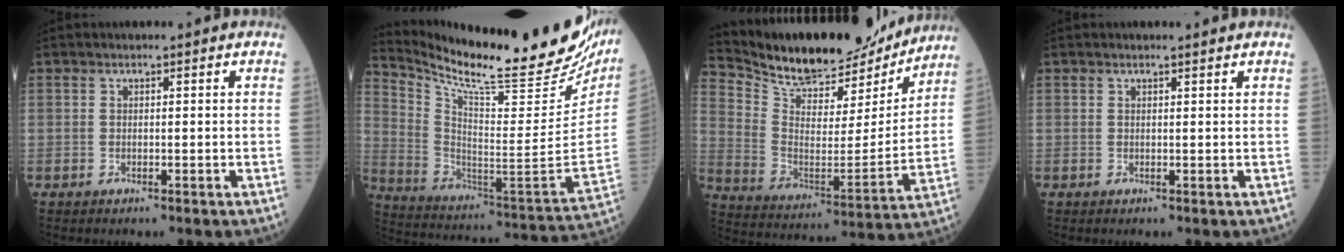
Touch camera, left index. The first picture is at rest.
{"total": 28.0, "force": [23.9, 3.2, 14.3], "torque": [-0.249, -0.082, 0.343]}
{"total": 21.2, "force": [19.3, 6.2, 6.3], "torque": [-0.119, -0.013, 0.304]}
{"total": 1.4, "force": [1.3, -0.1, 0.4], "torque": [-0.012, 0.001, 0.018]}